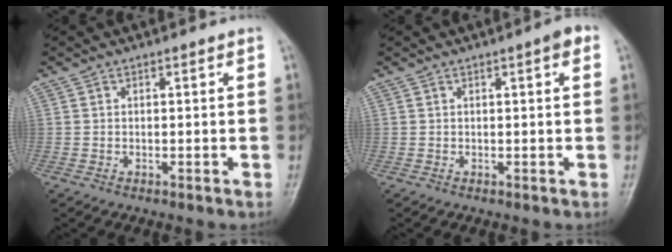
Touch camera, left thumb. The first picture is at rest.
{"total": 2.2, "force": [0.9, 0.5, 1.9], "torque": [-0.021, 0.004, 0.009]}